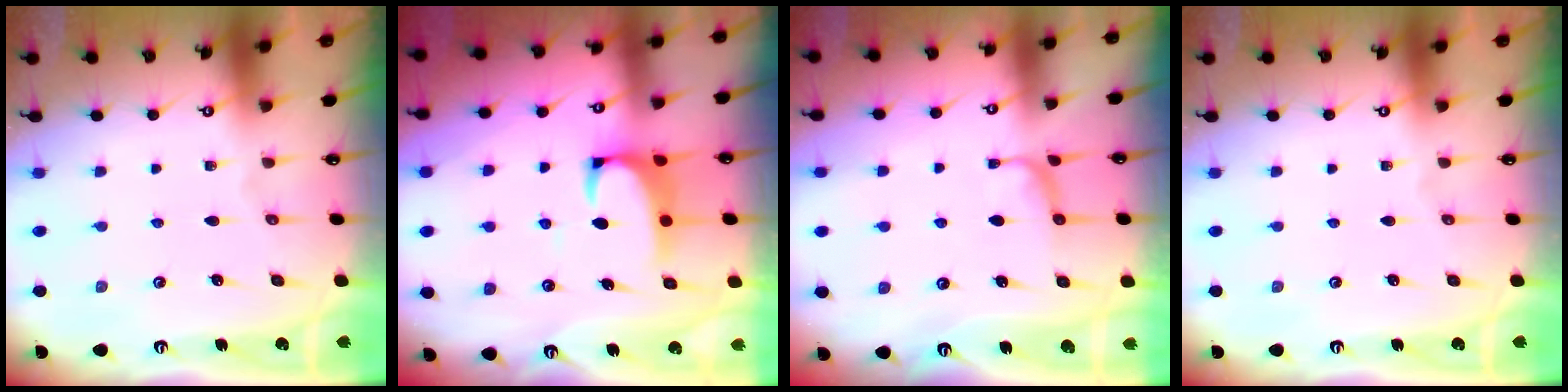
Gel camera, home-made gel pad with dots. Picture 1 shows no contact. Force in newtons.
{"total": 2.2, "press": 2.0, "slide": 1.0}
{"total": 2.6, "press": 2.4, "slide": 0.9}
{"total": 0.0}